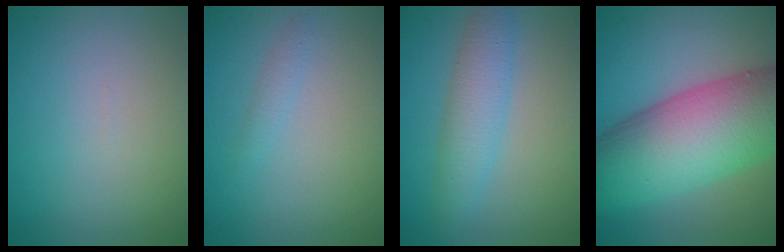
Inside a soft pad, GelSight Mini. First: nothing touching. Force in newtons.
{"total": 0.9, "press": 0.9, "slide": 0.0}
{"total": 3.7, "press": 3.7, "slide": 0.0}
{"total": 13.7, "press": 13.7, "slide": 0.3}